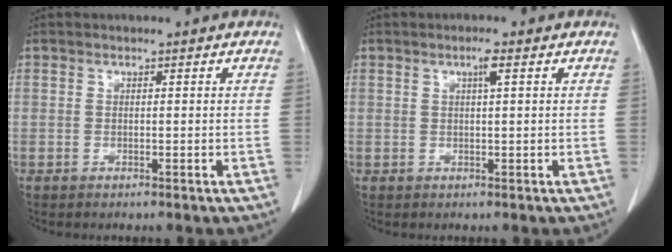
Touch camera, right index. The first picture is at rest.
{"total": 1.7, "force": [0.7, 0.0, 1.6], "torque": [-0.028, 0.001, 0.011]}